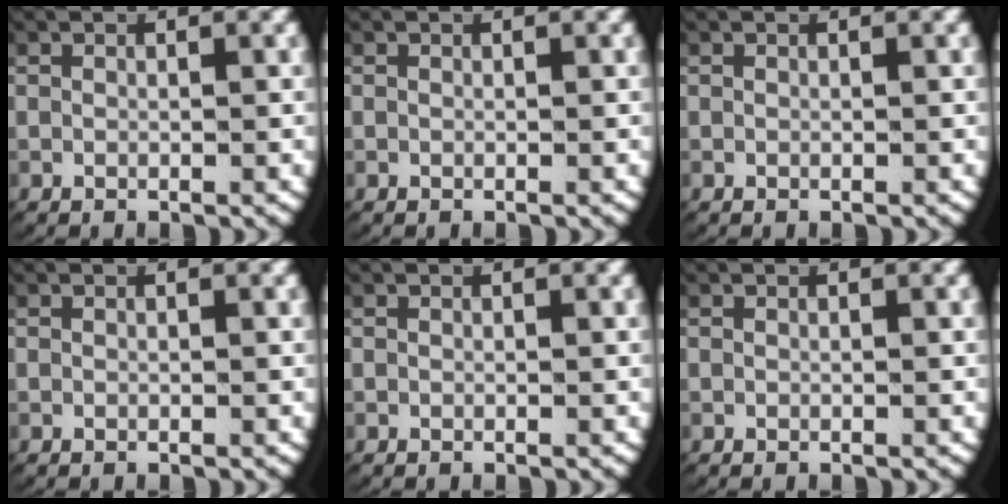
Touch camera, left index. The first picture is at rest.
{"total": 0.0}
{"total": 0.0}
{"total": 0.0}
{"total": 0.0}
{"total": 0.0}